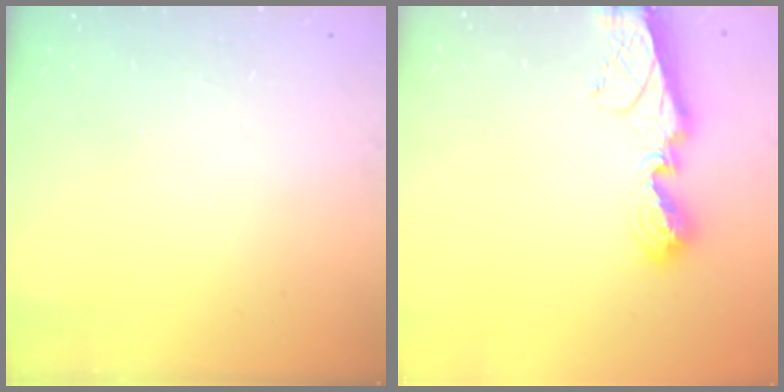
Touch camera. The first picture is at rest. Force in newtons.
{"total": 10.2, "press": 10.1, "slide": 1.1}